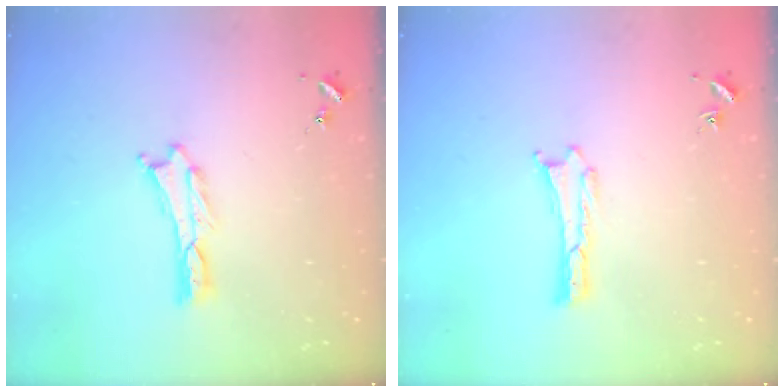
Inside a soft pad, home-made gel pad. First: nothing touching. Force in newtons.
{"total": 0.0}